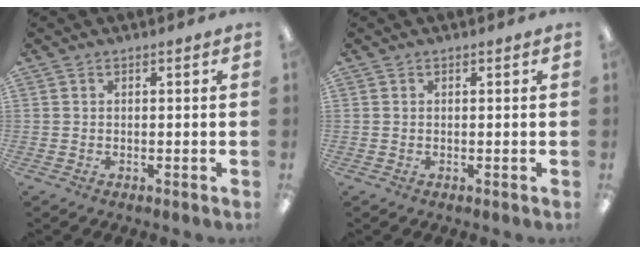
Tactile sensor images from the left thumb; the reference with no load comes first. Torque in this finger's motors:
{"motor_torque": [-0.10, -0.01, -0.38, 0.10, 0.00]}